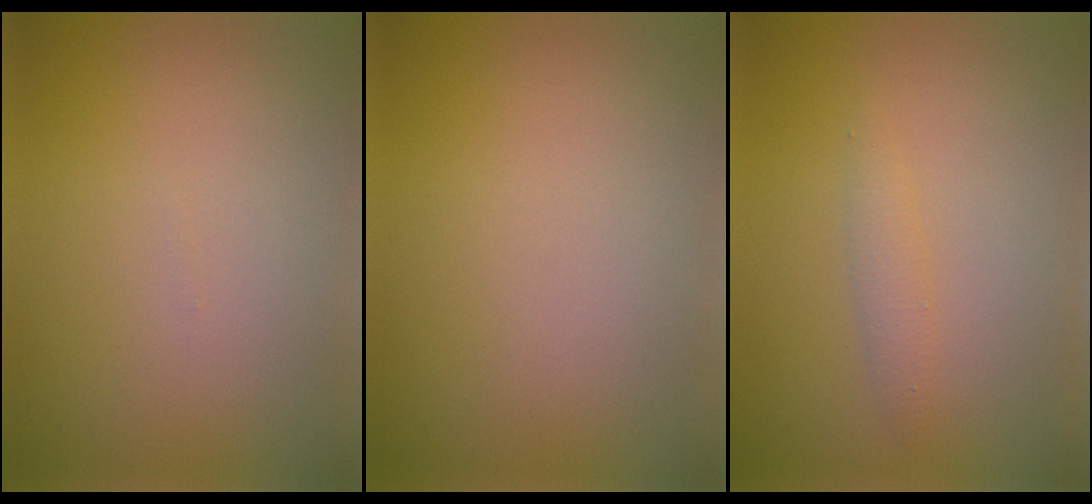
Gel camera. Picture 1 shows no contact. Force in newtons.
{"total": 0.0}
{"total": 1.2, "press": 1.2, "slide": 0.0}